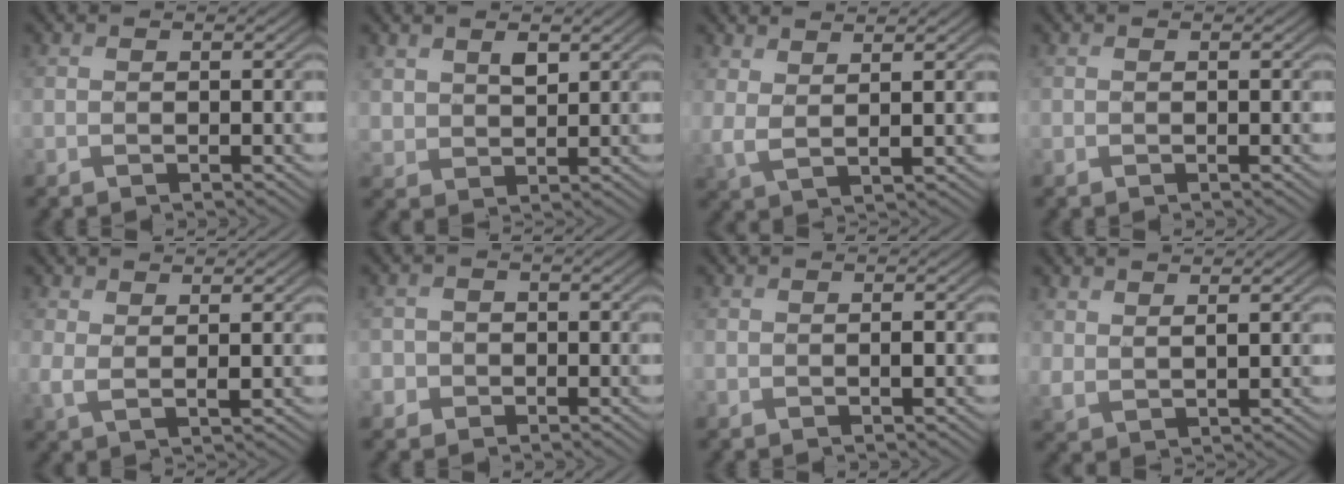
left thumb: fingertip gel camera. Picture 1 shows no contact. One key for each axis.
{"total": 3.6, "fx": 2.1, "fy": 2.3, "fz": 1.9, "tx": -0.048, "ty": -0.009, "tz": 0.047}
{"total": 3.5, "fx": 2.4, "fy": 0.8, "fz": 2.5, "tx": -0.057, "ty": -0.003, "tz": 0.048}
{"total": 0.0}
{"total": 2.9, "fx": 1.3, "fy": 1.1, "fz": 2.4, "tx": -0.061, "ty": -0.003, "tz": 0.025}
{"total": 2.5, "fx": -0.8, "fy": 2.4, "fz": 0.3, "tx": -0.006, "ty": -0.002, "tz": -0.023}
{"total": 0.7, "fx": -0.1, "fy": 0.2, "fz": 0.7, "tx": -0.013, "ty": -0.002, "tz": -0.001}
{"total": 2.6, "fx": 1.8, "fy": 1.1, "fz": 1.4, "tx": -0.041, "ty": -0.004, "tz": 0.042}